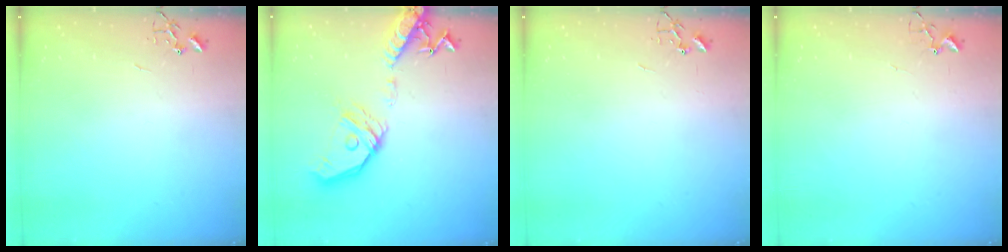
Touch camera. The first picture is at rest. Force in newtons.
{"total": 20.0, "press": 19.7, "slide": 3.5}
{"total": 0.0}
{"total": 5.1, "press": 5.1, "slide": 0.3}